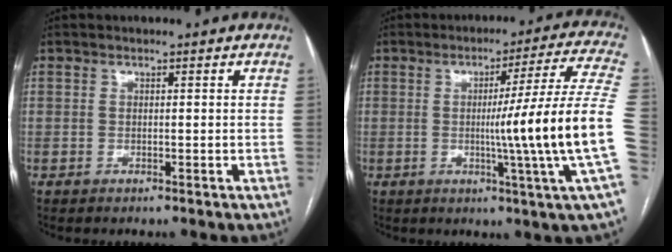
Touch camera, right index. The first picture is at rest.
{"total": 16.7, "force": [-2.7, -3.5, 16.2], "torque": [-0.217, -0.013, -0.047]}